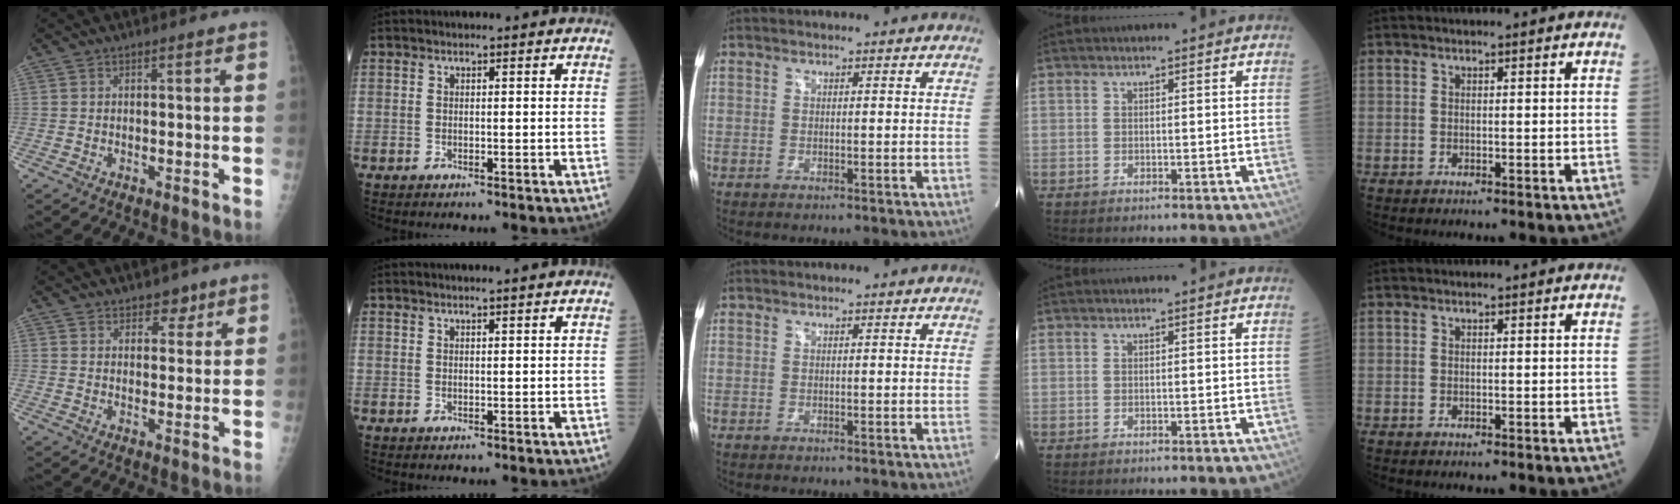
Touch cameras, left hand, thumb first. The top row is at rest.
{"thumb": {"total": 3.6, "force": [2.6, 2.2, 1.2], "torque": [0.014, -0.015, 0.038]}, "index": {"total": 2.5, "force": [2.3, -0.4, 0.8], "torque": [-0.011, 0.007, 0.033]}}